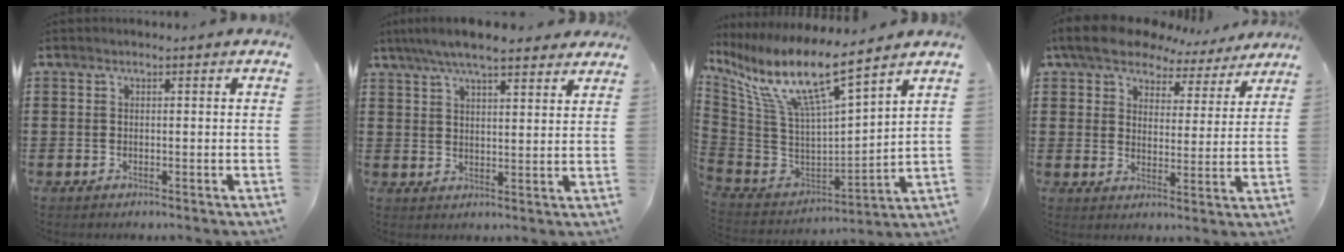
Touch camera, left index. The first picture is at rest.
{"total": 6.7, "force": [5.7, 1.1, 3.3], "torque": [-0.079, -0.009, 0.104]}
{"total": 11.7, "force": [7.3, 2.0, 8.9], "torque": [-0.201, -0.050, 0.120]}
{"total": 7.4, "force": [6.5, 3.0, 1.9], "torque": [-0.067, -0.027, 0.116]}